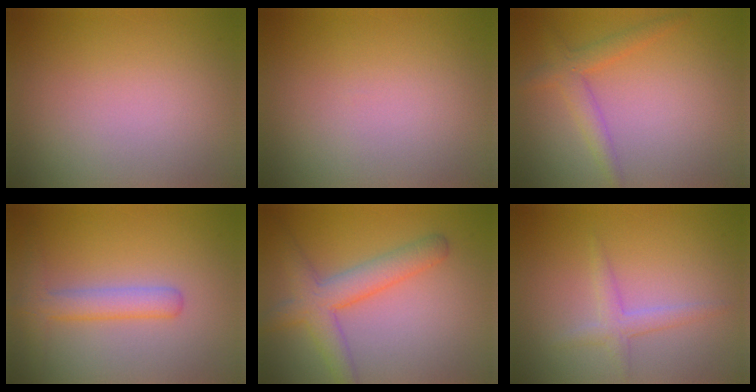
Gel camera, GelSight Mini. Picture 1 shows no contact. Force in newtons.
{"total": 0.0}
{"total": 2.5, "press": 2.5, "slide": 0.1}
{"total": 3.0, "press": 3.0, "slide": 0.0}
{"total": 4.5, "press": 4.5, "slide": 0.2}
{"total": 2.3, "press": 2.3, "slide": 0.1}